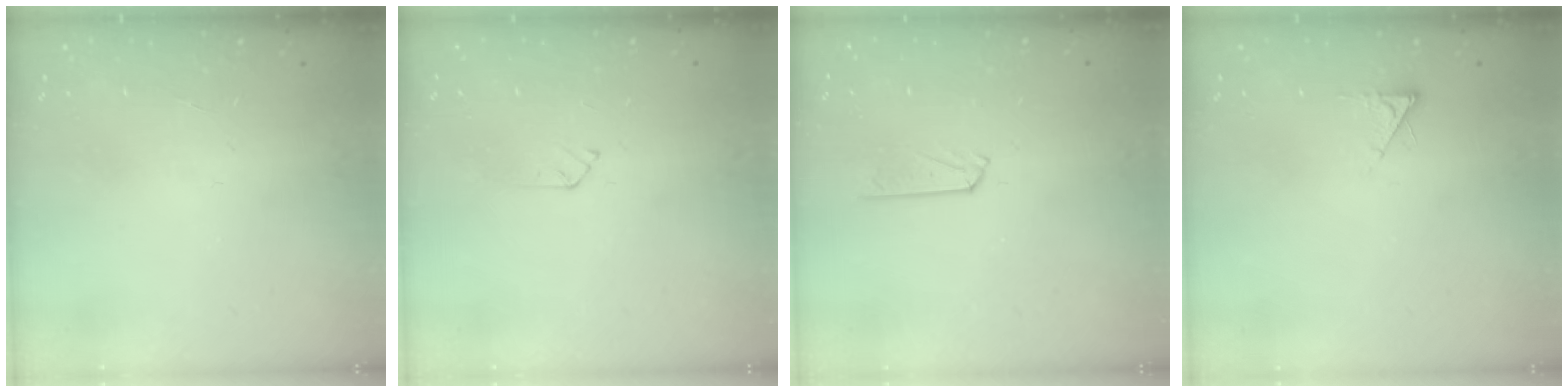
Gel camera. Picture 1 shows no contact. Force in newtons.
{"total": 2.8, "press": 2.8, "slide": 0.3}
{"total": 4.8, "press": 4.8, "slide": 0.3}
{"total": 2.6, "press": 2.6, "slide": 0.4}